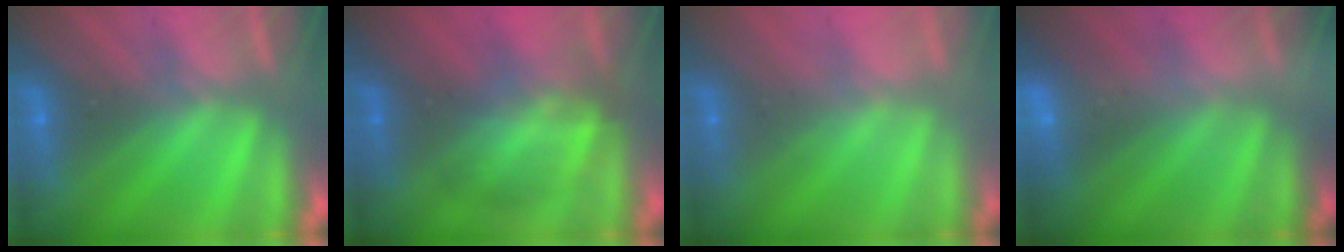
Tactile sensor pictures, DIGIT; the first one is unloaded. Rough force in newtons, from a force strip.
{"total": 2.9}
{"total": 2.1}
{"total": 2.2}